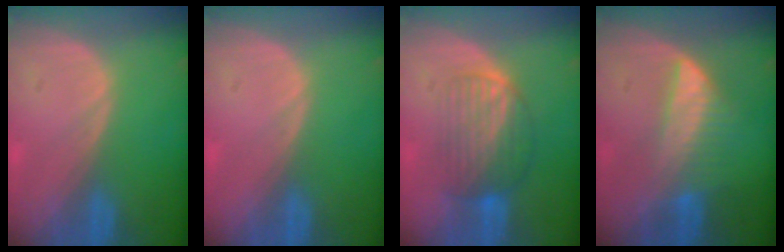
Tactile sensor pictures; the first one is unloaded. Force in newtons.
{"total": 0.0}
{"total": 6.7, "press": 6.4, "slide": 1.9}
{"total": 6.5, "press": 5.9, "slide": 2.7}